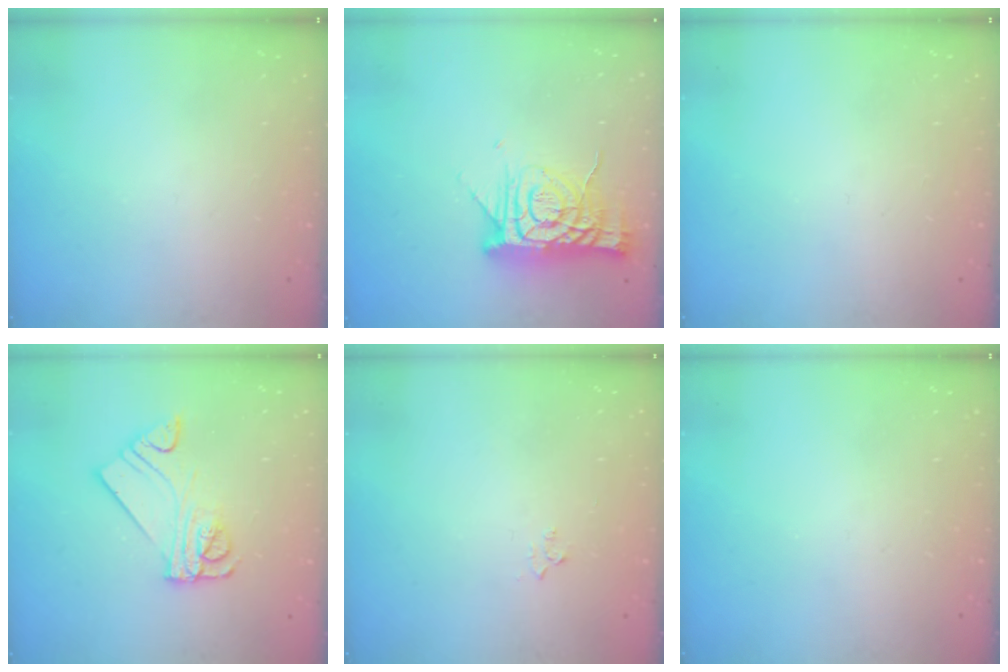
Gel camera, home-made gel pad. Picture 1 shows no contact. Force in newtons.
{"total": 12.7, "press": 12.7, "slide": 1.2}
{"total": 0.0}
{"total": 11.4, "press": 11.3, "slide": 1.2}
{"total": 2.9, "press": 2.8, "slide": 0.4}
{"total": 0.0}